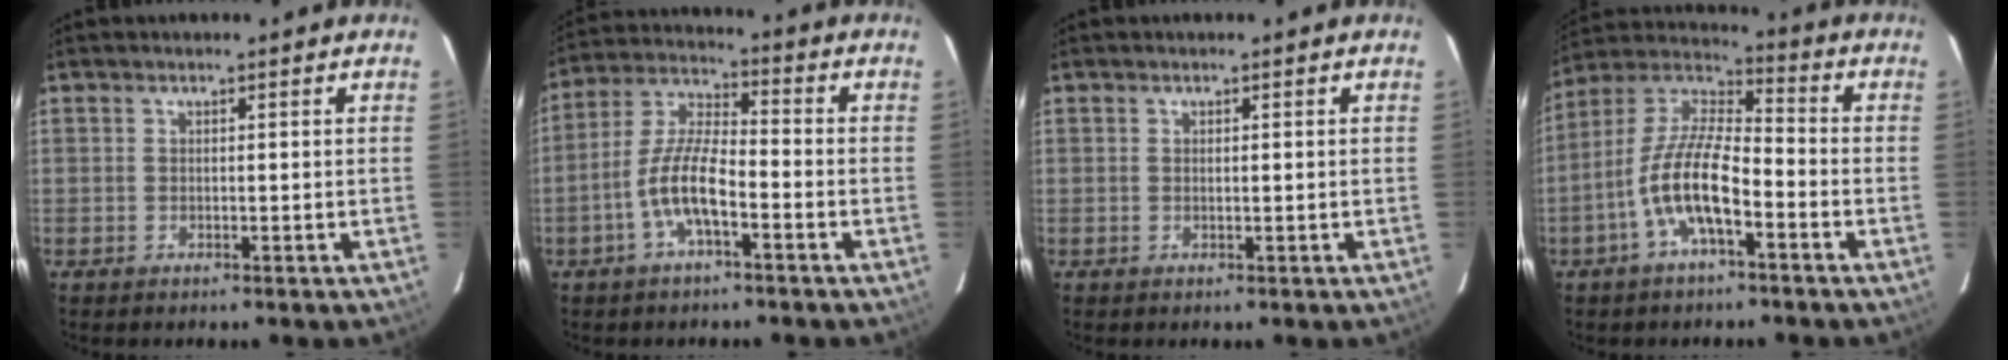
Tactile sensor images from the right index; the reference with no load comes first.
{"total": 9.4, "force": [-4.1, 2.8, 8.0], "torque": [-0.173, 0.009, -0.079]}
{"total": 0.6, "force": [0.2, 0.2, 0.5], "torque": [-0.009, 0.003, 0.005]}
{"total": 12.5, "force": [-5.3, 4.0, 10.6], "torque": [-0.221, 0.005, -0.106]}